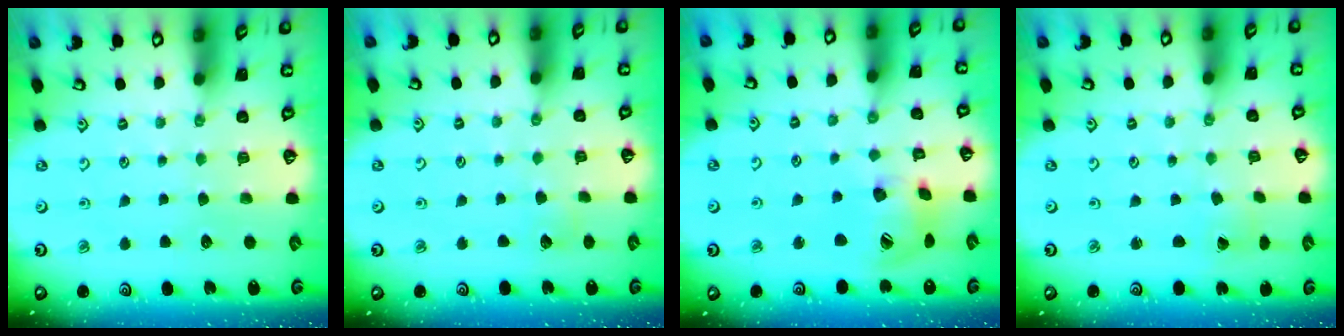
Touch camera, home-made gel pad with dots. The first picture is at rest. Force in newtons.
{"total": 2.7, "press": 2.7, "slide": 0.3}
{"total": 16.3, "press": 16.2, "slide": 2.2}
{"total": 0.7, "press": 0.7, "slide": 0.0}